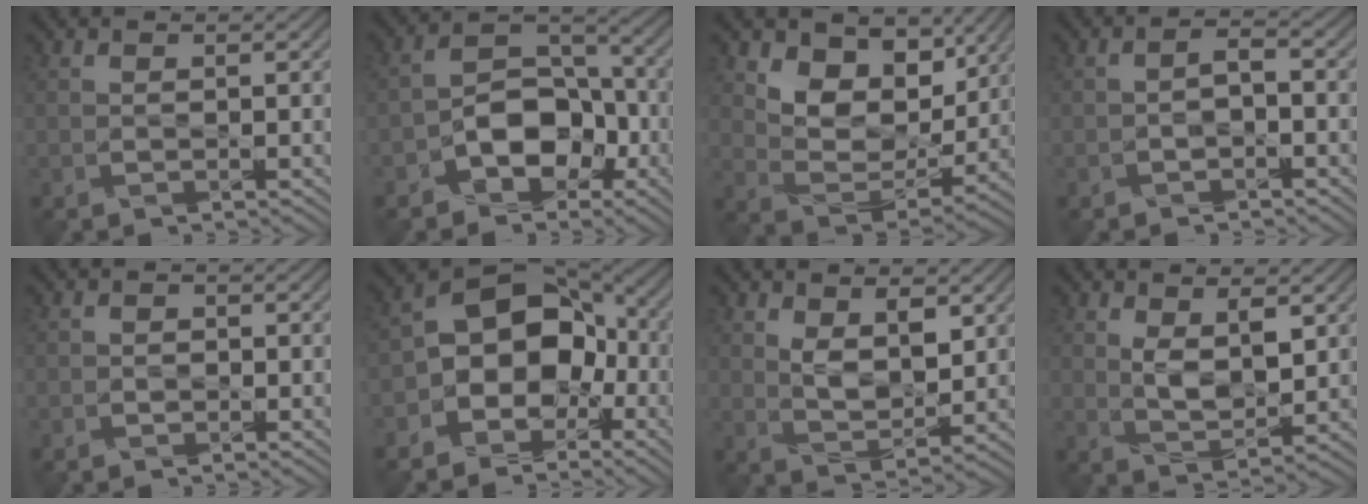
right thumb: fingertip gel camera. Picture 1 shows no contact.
{"total": 8.1, "force": [-3.8, 5.5, 4.7], "torque": [-0.073, 0.003, -0.075]}
{"total": 9.2, "force": [4.9, 6.0, 4.9], "torque": [-0.102, -0.018, 0.083]}
{"total": 1.9, "force": [-0.8, 1.1, 1.4], "torque": [-0.027, 0.003, -0.018]}
{"total": 1.1, "force": [-0.5, 0.9, 0.4], "torque": [-0.005, -0.003, -0.010]}
{"total": 10.1, "force": [-2.5, 7.6, 6.2], "torque": [-0.094, 0.001, -0.067]}
{"total": 5.1, "force": [2.0, 2.8, 3.7], "torque": [-0.078, -0.010, 0.039]}
{"total": 4.8, "force": [1.6, 2.5, 3.8], "torque": [-0.082, -0.008, 0.035]}